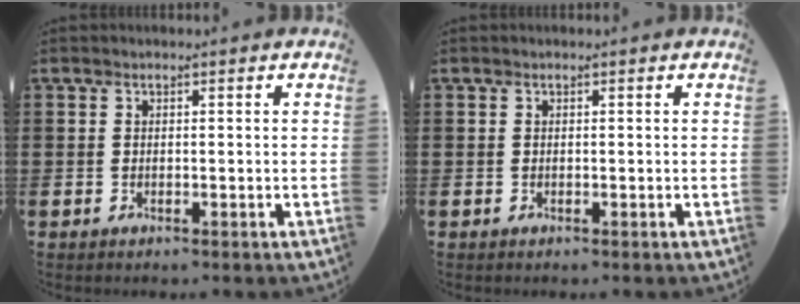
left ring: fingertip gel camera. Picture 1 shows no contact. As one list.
[{"total": 0.0}]